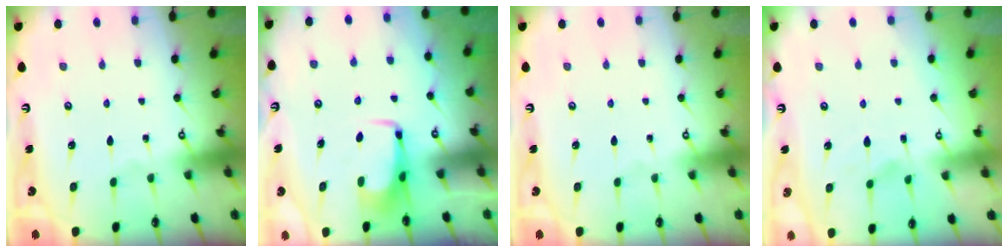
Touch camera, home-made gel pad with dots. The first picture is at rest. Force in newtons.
{"total": 3.0, "press": 2.9, "slide": 0.4}
{"total": 0.0}
{"total": 3.0, "press": 2.8, "slide": 1.2}